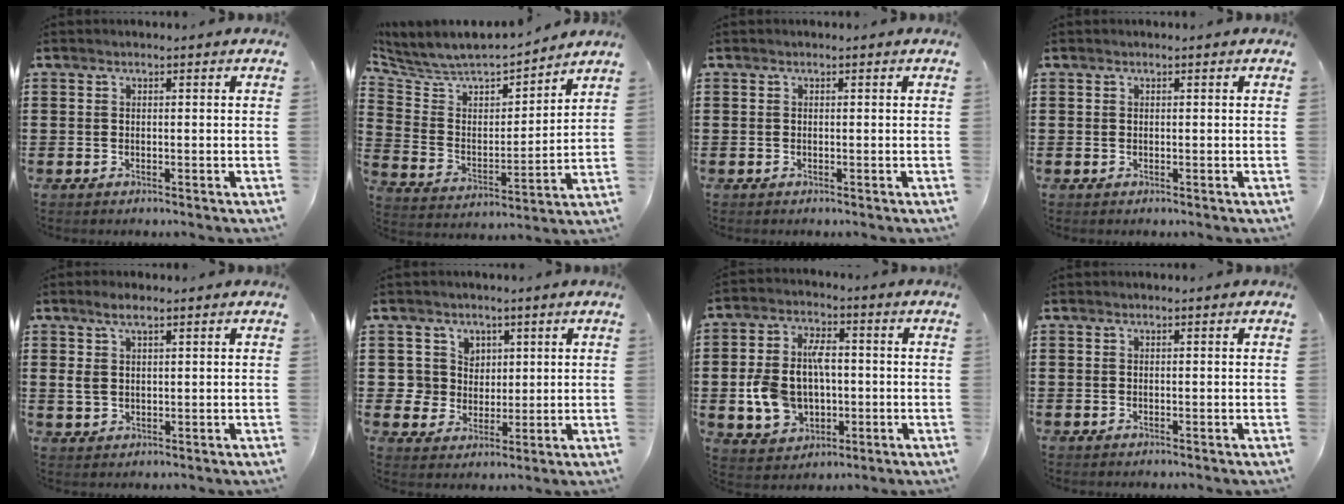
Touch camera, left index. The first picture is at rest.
{"total": 5.6, "force": [5.1, 1.9, 1.0], "torque": [-0.055, -0.039, 0.082]}
{"total": 0.0}
{"total": 0.0}
{"total": 3.7, "force": [1.6, 2.0, 2.7], "torque": [-0.059, 0.009, 0.029]}
{"total": 5.0, "force": [1.8, 4.7, 0.2], "torque": [-0.034, 0.014, 0.034]}
{"total": 9.7, "force": [-0.4, 6.9, 6.9], "torque": [-0.167, 0.013, -0.009]}
{"total": 0.0}